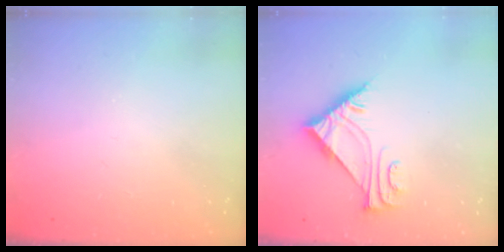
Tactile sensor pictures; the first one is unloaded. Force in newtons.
{"total": 6.0, "press": 6.0, "slide": 0.2}